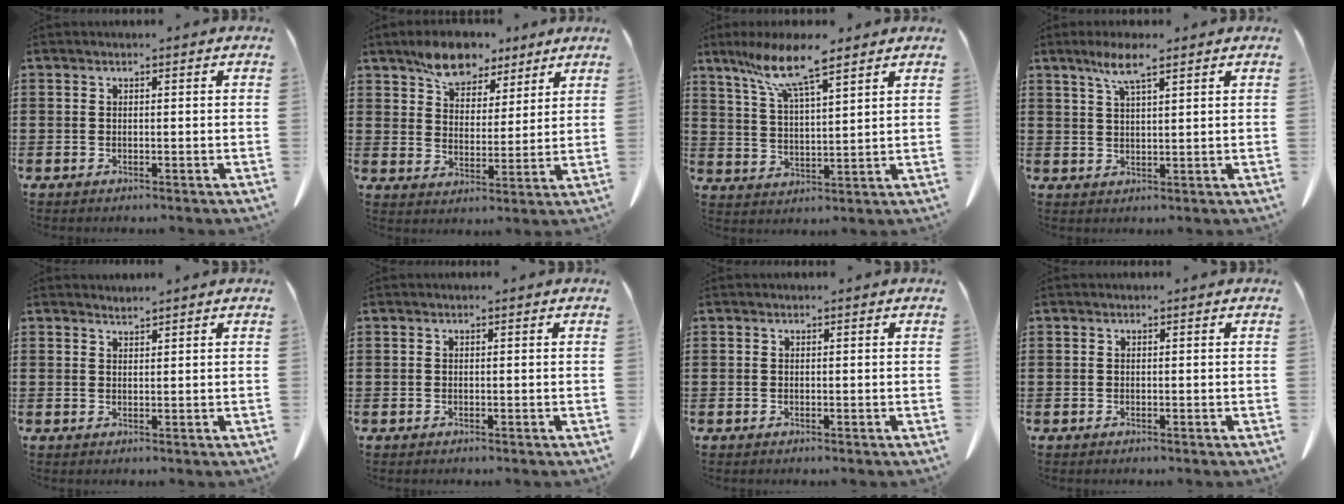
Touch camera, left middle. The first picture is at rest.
{"total": 7.4, "force": [6.1, 3.6, 2.3], "torque": [-0.054, -0.013, 0.111]}
{"total": 9.3, "force": [6.9, 1.3, 6.2], "torque": [-0.138, -0.018, 0.123]}
{"total": 5.3, "force": [3.4, 0.7, 4.0], "torque": [-0.086, 0.005, 0.058]}
{"total": 1.2, "force": [1.2, -0.1, 0.1], "torque": [-0.003, -0.001, 0.024]}
{"total": 0.0}
{"total": 0.0}
{"total": 0.0}